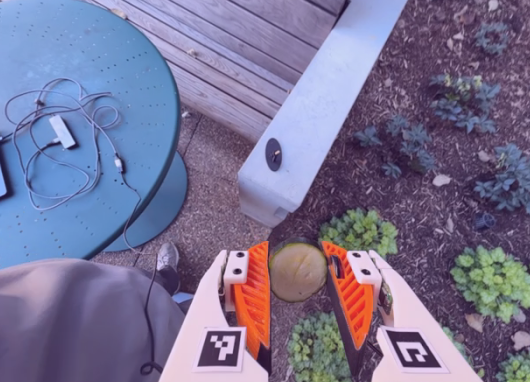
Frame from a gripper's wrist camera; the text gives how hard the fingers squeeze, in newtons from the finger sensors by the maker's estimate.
{"total": 10.4, "left": 10.8, "right": 10.0}